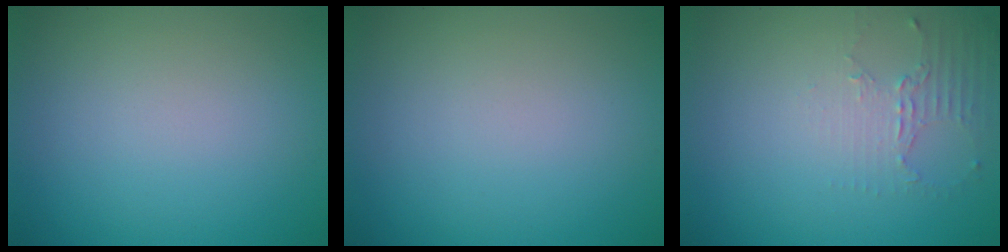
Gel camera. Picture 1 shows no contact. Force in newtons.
{"total": 0.0}
{"total": 2.2, "press": 1.6, "slide": 1.5}